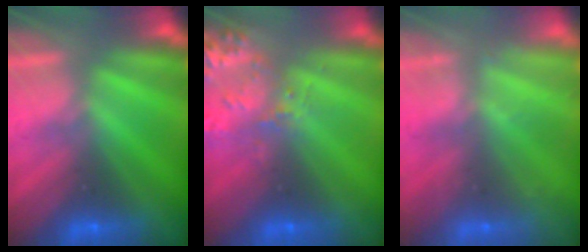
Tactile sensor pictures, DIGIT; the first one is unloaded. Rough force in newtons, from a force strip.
{"total": 2.7}
{"total": 2.2}